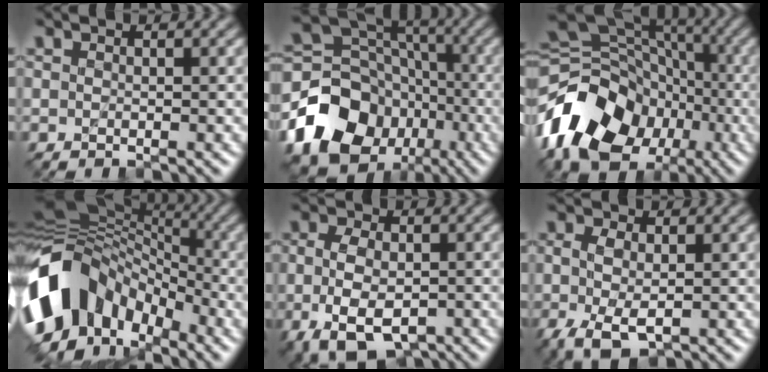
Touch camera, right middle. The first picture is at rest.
{"total": 15.1, "force": [-7.0, 12.3, 5.3], "torque": [-0.115, -0.028, -0.118]}
{"total": 14.3, "force": [-6.2, 10.8, 6.9], "torque": [-0.157, 0.000, -0.123]}
{"total": 13.5, "force": [-4.0, 10.0, 8.0], "torque": [-0.169, 0.005, -0.091]}
{"total": 7.5, "force": [-2.6, 4.9, 5.1], "torque": [-0.102, -0.020, -0.037]}
{"total": 4.8, "force": [-1.5, 2.9, 3.4], "torque": [-0.085, -0.009, -0.027]}